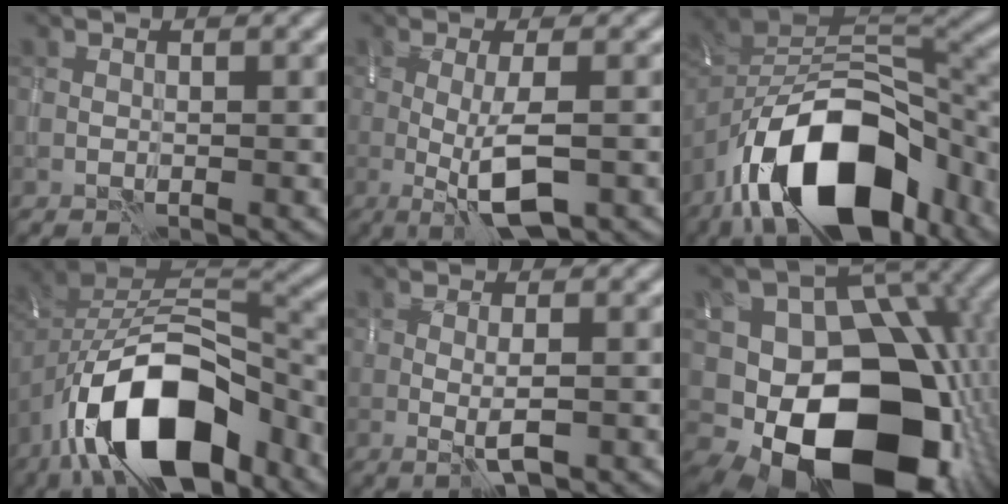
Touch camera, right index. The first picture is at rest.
{"total": 5.3, "force": [-1.4, 1.3, 4.9], "torque": [-0.091, -0.005, -0.025]}
{"total": 15.6, "force": [-8.8, 7.7, 10.2], "torque": [-0.170, 0.008, -0.152]}
{"total": 14.0, "force": [-7.9, 7.1, 9.2], "torque": [-0.150, -0.005, -0.140]}
{"total": 2.3, "force": [-0.4, 0.3, 2.2], "torque": [-0.043, -0.006, -0.005]}
{"total": 18.9, "force": [-3.4, 13.6, 12.6], "torque": [-0.175, -0.025, -0.024]}